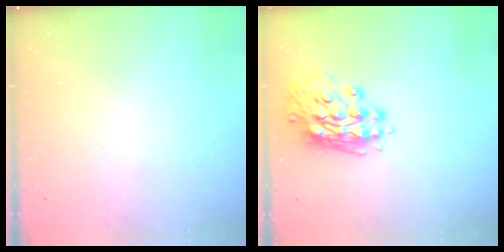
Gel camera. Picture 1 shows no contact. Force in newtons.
{"total": 15.7, "press": 15.5, "slide": 2.5}